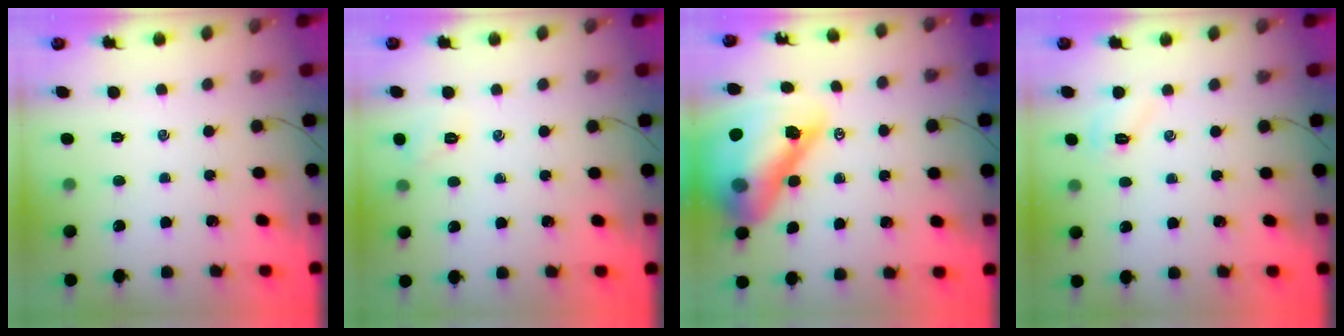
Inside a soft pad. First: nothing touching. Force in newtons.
{"total": 5.7, "press": 5.5, "slide": 1.6}
{"total": 22.8, "press": 22.0, "slide": 6.2}
{"total": 5.6, "press": 5.5, "slide": 1.1}